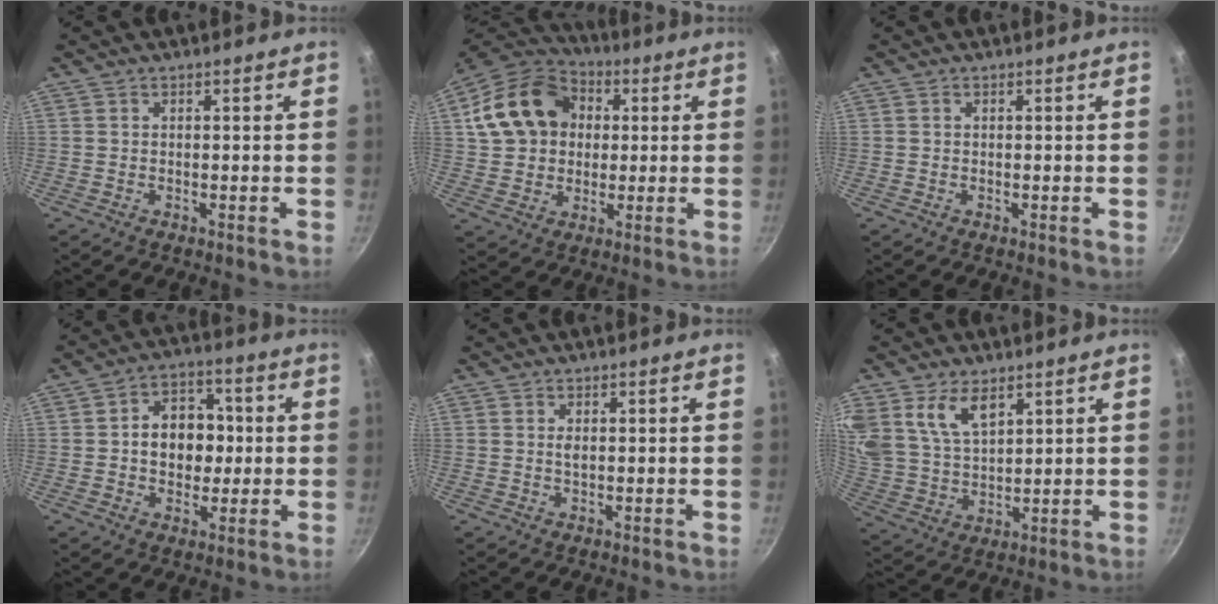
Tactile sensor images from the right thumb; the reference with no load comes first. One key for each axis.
{"total": 17.7, "fx": 3.8, "fy": 13.9, "fz": 10.2, "tx": -0.161, "ty": 0.024, "tz": 0.060}
{"total": 0.0}
{"total": 10.9, "fx": 0.5, "fy": 8.3, "fz": 7.0, "tx": -0.068, "ty": 0.015, "tz": -0.001}
{"total": 1.2, "fx": 0.3, "fy": 0.6, "fz": 1.0, "tx": -0.018, "ty": 0.001, "tz": 0.006}
{"total": 10.4, "fx": 5.8, "fy": 6.0, "fz": 6.3, "tx": -0.109, "ty": -0.033, "tz": 0.123}